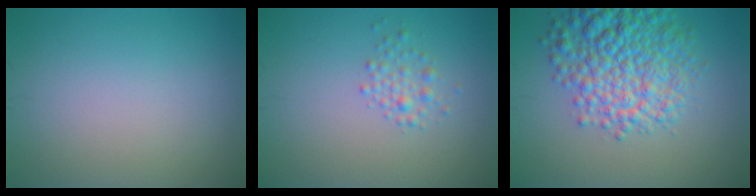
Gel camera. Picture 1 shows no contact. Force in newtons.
{"total": 1.7, "press": 1.7, "slide": 0.0}
{"total": 8.0, "press": 8.0, "slide": 0.3}